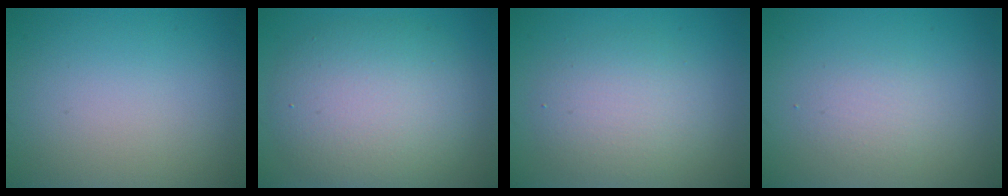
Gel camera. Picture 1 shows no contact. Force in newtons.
{"total": 7.3, "press": 7.3, "slide": 0.5}
{"total": 3.7, "press": 3.7, "slide": 0.4}
{"total": 1.6, "press": 1.6, "slide": 0.1}